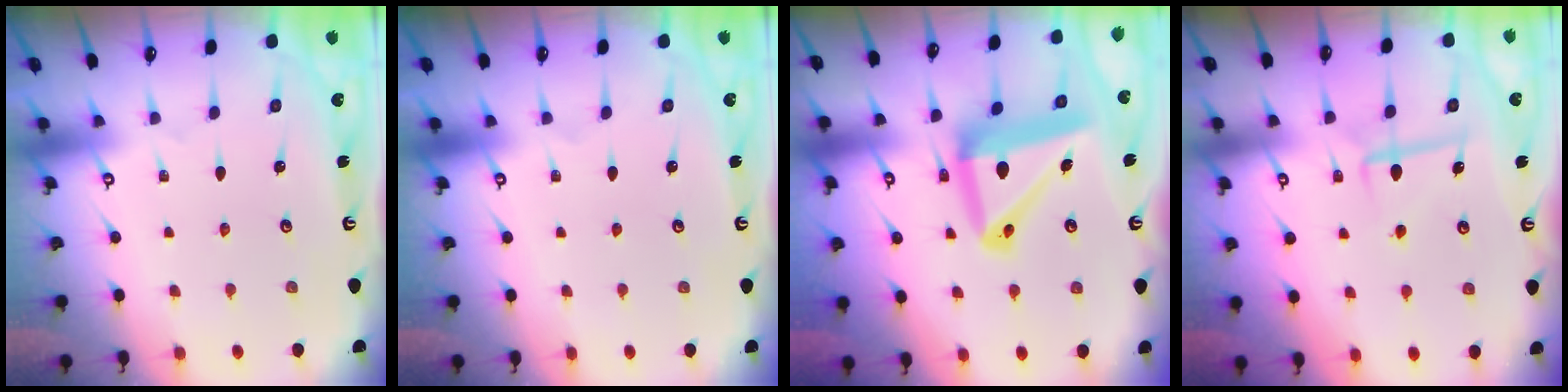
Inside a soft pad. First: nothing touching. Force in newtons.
{"total": 0.0}
{"total": 15.3, "press": 15.1, "slide": 1.9}
{"total": 6.7, "press": 6.6, "slide": 1.2}